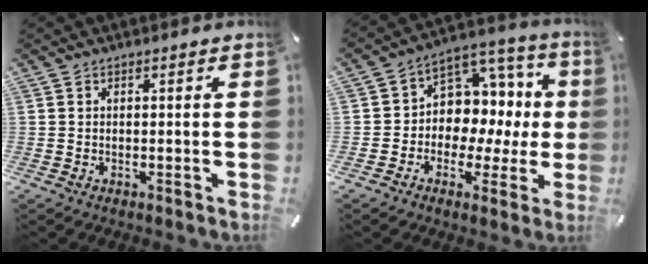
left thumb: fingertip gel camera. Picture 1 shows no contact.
{"total": 11.0, "force": [0.3, 9.9, 4.8], "torque": [-0.055, -0.026, 0.014]}